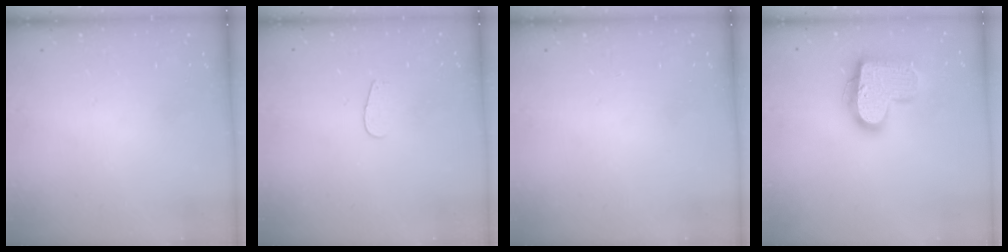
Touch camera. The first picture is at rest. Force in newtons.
{"total": 2.6, "press": 2.5, "slide": 0.3}
{"total": 0.0}
{"total": 17.8, "press": 17.8, "slide": 1.2}